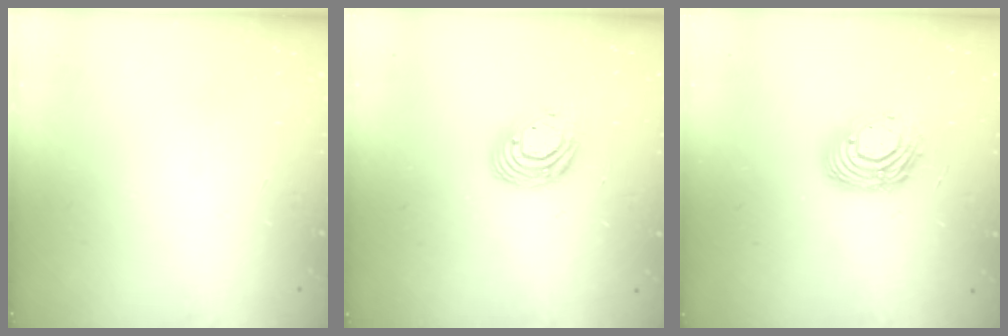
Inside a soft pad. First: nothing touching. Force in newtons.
{"total": 12.1, "press": 12.0, "slide": 1.2}
{"total": 12.4, "press": 12.4, "slide": 1.0}